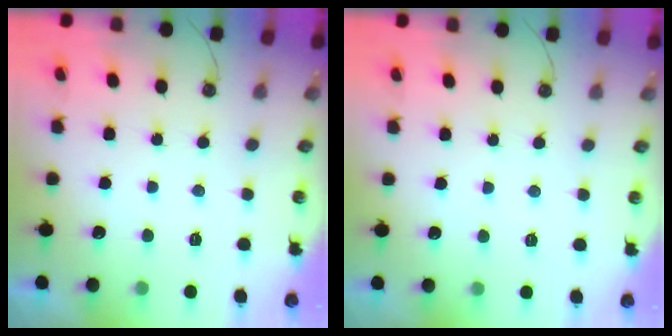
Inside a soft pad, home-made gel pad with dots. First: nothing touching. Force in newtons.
{"total": 1.7, "press": 1.7, "slide": 0.3}